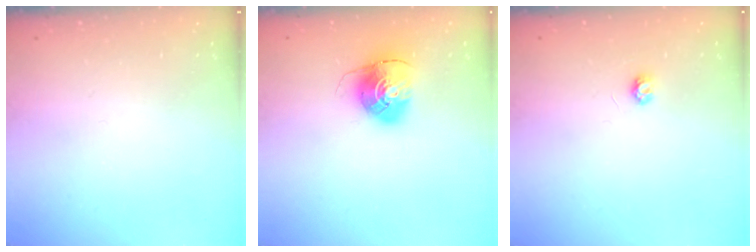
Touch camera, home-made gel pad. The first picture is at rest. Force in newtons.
{"total": 10.3, "press": 10.3, "slide": 0.4}
{"total": 3.2, "press": 3.2, "slide": 0.3}